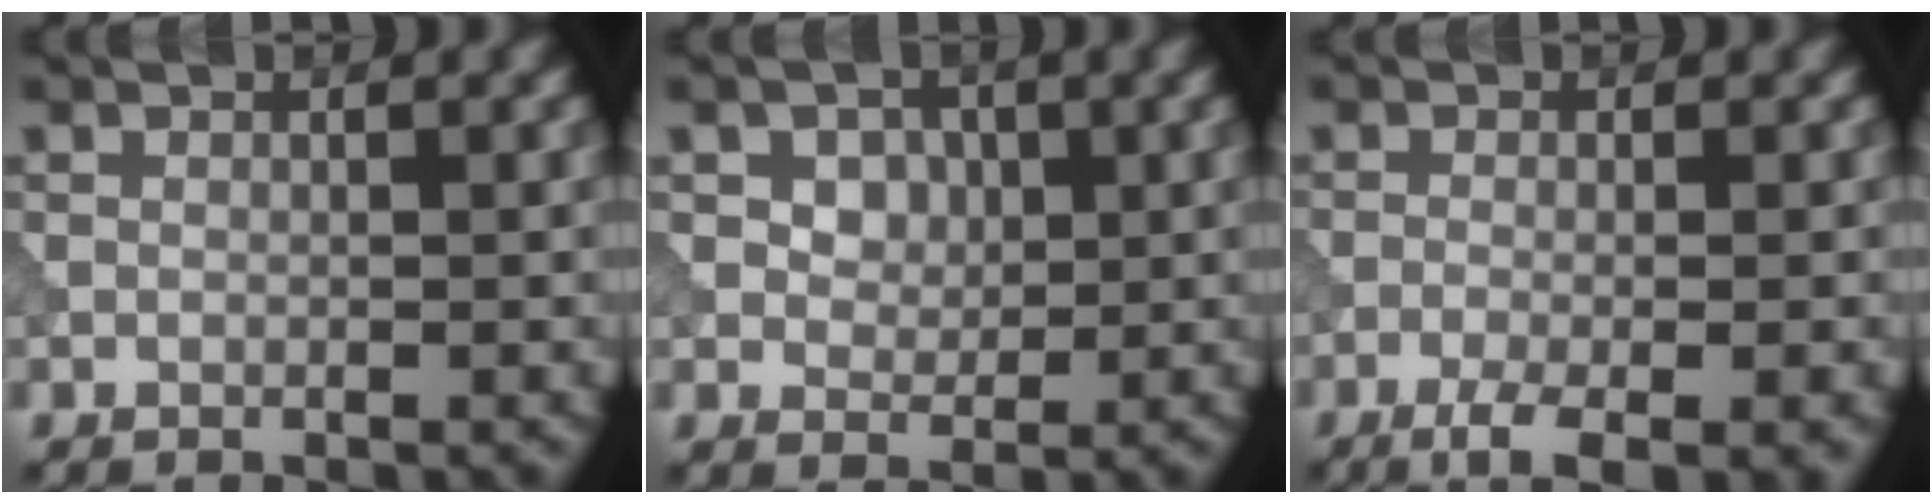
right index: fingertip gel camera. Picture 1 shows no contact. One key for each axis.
{"total": 3.2, "fx": 1.4, "fy": 2.4, "fz": 1.5, "tx": -0.036, "ty": -0.001, "tz": 0.025}
{"total": 4.2, "fx": -2.2, "fy": 1.1, "fz": 3.4, "tx": -0.061, "ty": -0.001, "tz": -0.040}